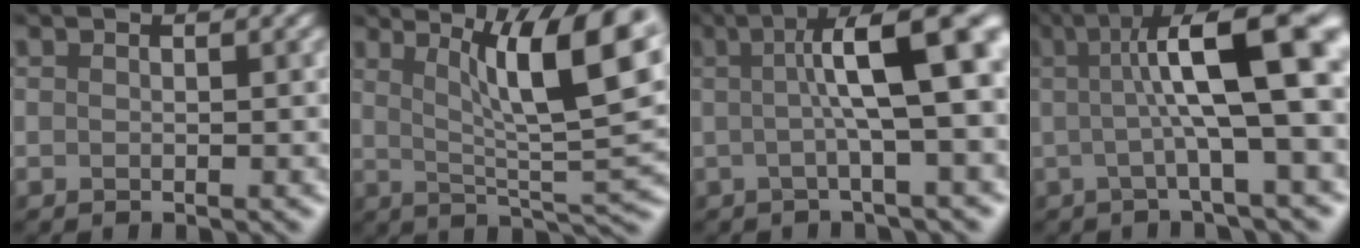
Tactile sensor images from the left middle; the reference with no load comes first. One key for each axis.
{"total": 11.2, "fx": 3.9, "fy": 2.5, "fz": 10.1, "tx": -0.137, "ty": 0.004, "tz": 0.066}
{"total": 8.8, "fx": 1.1, "fy": 1.8, "fz": 8.6, "tx": -0.106, "ty": 0.016, "tz": 0.010}
{"total": 11.1, "fx": 1.5, "fy": 2.3, "fz": 10.7, "tx": -0.139, "ty": 0.013, "tz": 0.020}